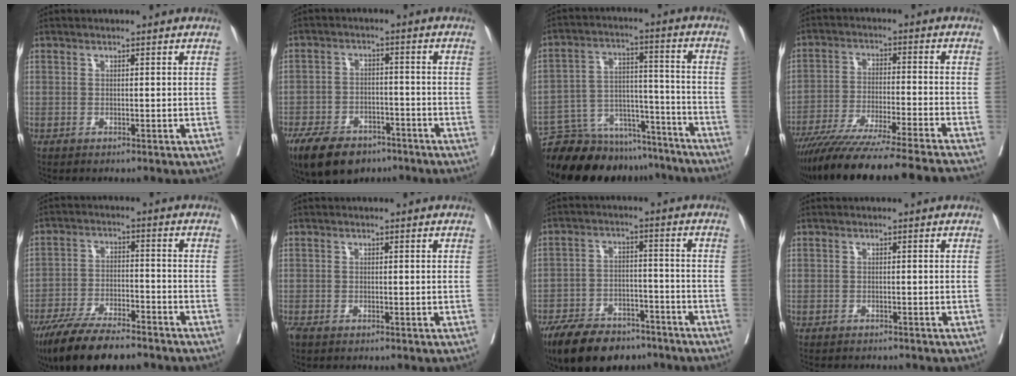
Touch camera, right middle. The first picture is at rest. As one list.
[{"total": 11.1, "force": [-7.8, 5.6, 5.5], "torque": [-0.105, -0.006, -0.128]}, {"total": 16.7, "force": [-15.4, 5.3, 3.7], "torque": [-0.061, 0.029, -0.229]}, {"total": 21.6, "force": [-19.0, -1.3, 10.4], "torque": [-0.142, -0.063, -0.289]}, {"total": 13.0, "force": [-10.5, 2.8, 7.0], "torque": [-0.121, -0.024, -0.177]}, {"total": 1.3, "force": [-1.0, 0.6, 0.6], "torque": [-0.018, -0.006, -0.018]}, {"total": 12.9, "force": [-10.1, 5.6, 5.6], "torque": [-0.095, -0.001, -0.165]}, {"total": 4.3, "force": [-3.9, 0.8, 1.5], "torque": [-0.022, -0.005, -0.051]}]